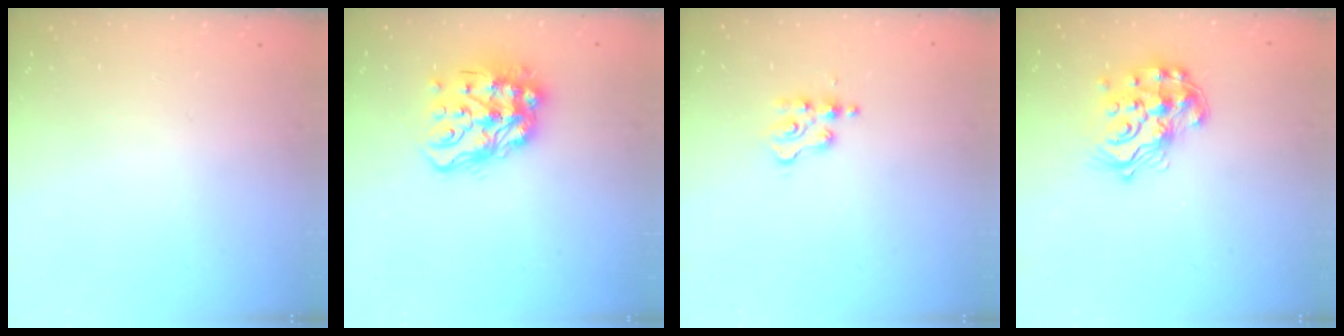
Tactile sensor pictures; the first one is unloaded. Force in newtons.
{"total": 15.1, "press": 15.0, "slide": 1.7}
{"total": 3.1, "press": 3.1, "slide": 0.5}
{"total": 16.9, "press": 16.9, "slide": 1.1}